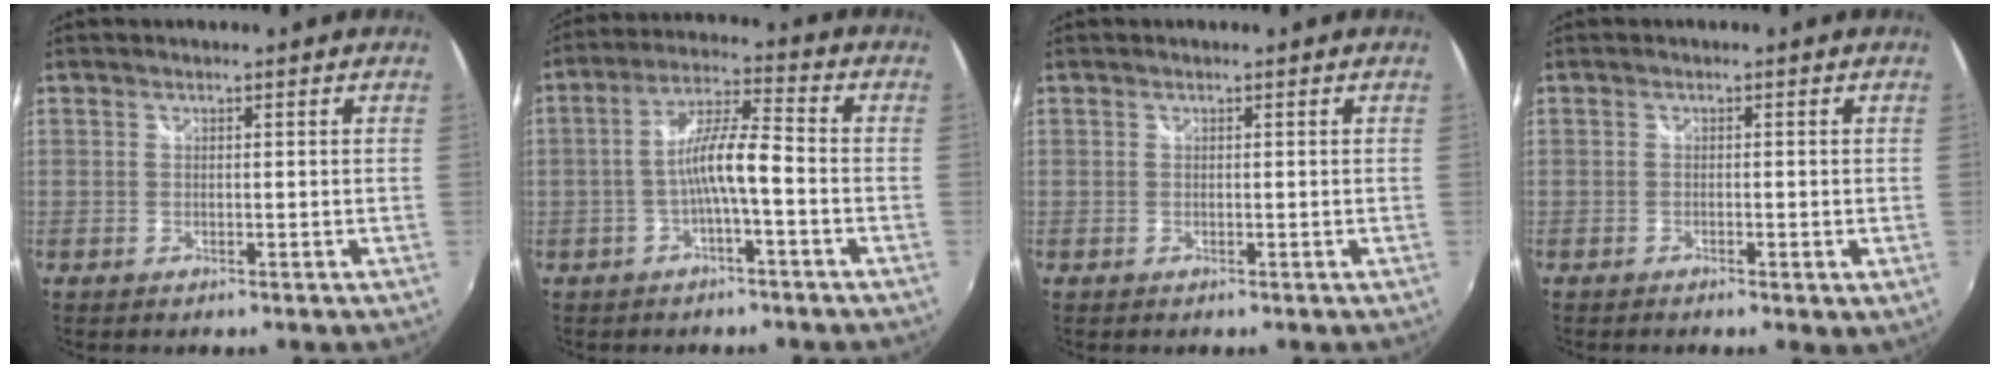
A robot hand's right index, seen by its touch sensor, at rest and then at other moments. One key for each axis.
{"total": 7.5, "fx": -2.4, "fy": 0.8, "fz": 7.1, "tx": -0.148, "ty": 0.014, "tz": -0.042}
{"total": 0.0}
{"total": 1.6, "fx": -0.5, "fy": 0.6, "fz": 1.4, "tx": -0.024, "ty": -0.006, "tz": -0.009}